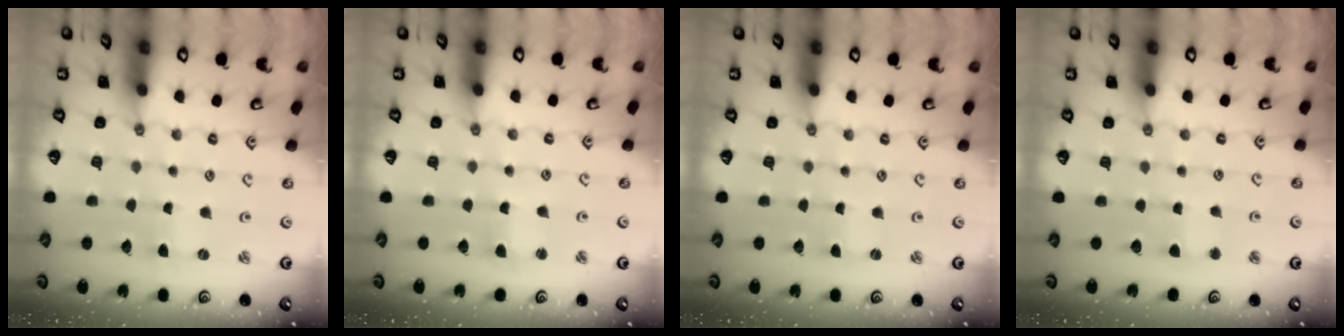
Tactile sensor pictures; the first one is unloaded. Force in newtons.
{"total": 2.6, "press": 2.5, "slide": 0.3}
{"total": 0.0}
{"total": 2.7, "press": 2.6, "slide": 0.3}